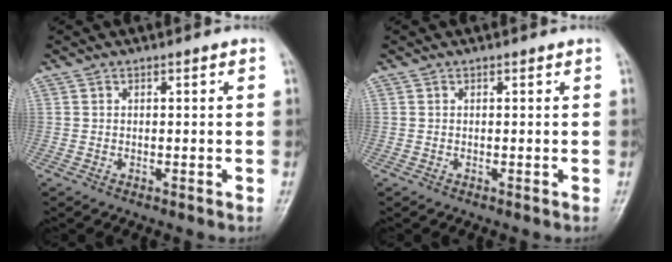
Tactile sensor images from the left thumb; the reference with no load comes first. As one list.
[{"total": 0.0}]